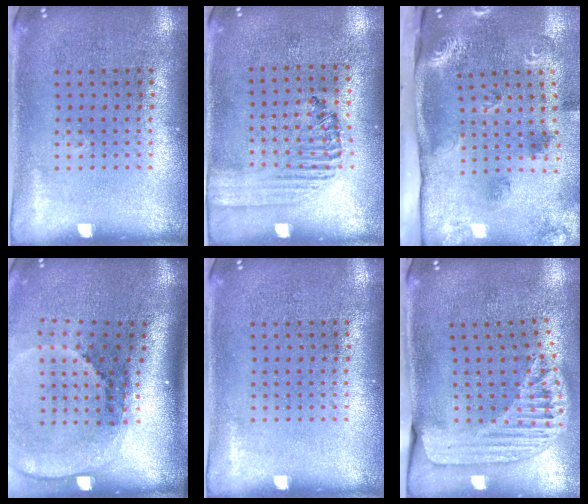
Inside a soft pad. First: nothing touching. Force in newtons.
{"total": 1.4, "press": 1.2, "slide": 0.7}
{"total": 2.3, "press": 1.8, "slide": 1.5}
{"total": 2.6, "press": 1.8, "slide": 1.9}
{"total": 0.0}
{"total": 1.7, "press": 1.5, "slide": 0.7}